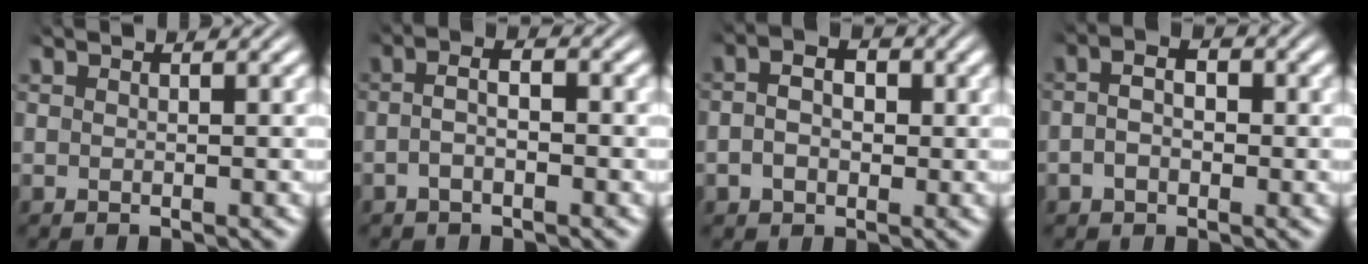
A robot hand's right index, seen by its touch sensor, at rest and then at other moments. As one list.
[{"total": 2.7, "force": [-0.8, 1.0, 2.3], "torque": [-0.041, -0.002, -0.017]}, {"total": 3.9, "force": [0.0, 2.9, 2.5], "torque": [-0.044, 0.001, -0.003]}, {"total": 3.4, "force": [-0.2, 2.3, 2.5], "torque": [-0.041, 0.000, -0.008]}]